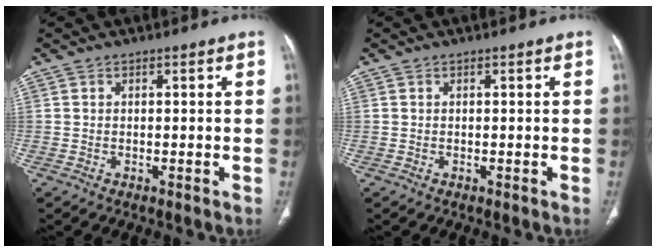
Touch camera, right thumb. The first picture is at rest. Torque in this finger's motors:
{"motor_torque": [-0.11, 0.12, -0.04, 0.03, -0.01]}